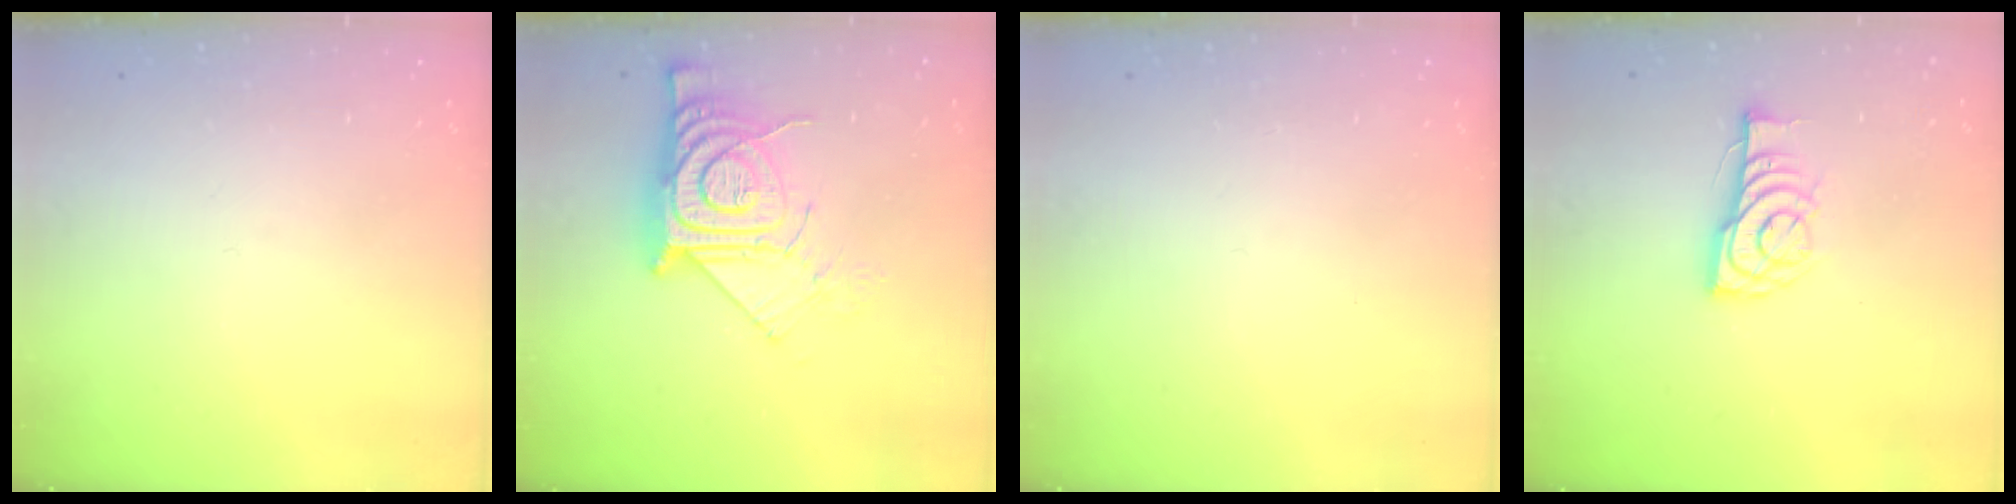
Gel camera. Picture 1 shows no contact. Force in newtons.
{"total": 14.9, "press": 14.9, "slide": 1.4}
{"total": 1.6, "press": 1.5, "slide": 0.1}
{"total": 10.5, "press": 10.5, "slide": 0.7}